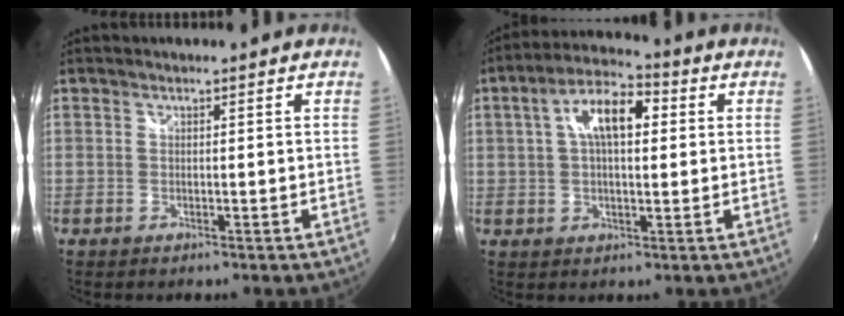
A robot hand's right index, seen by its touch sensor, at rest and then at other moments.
{"total": 10.2, "force": [2.3, 4.7, 8.7], "torque": [-0.156, 0.027, 0.033]}